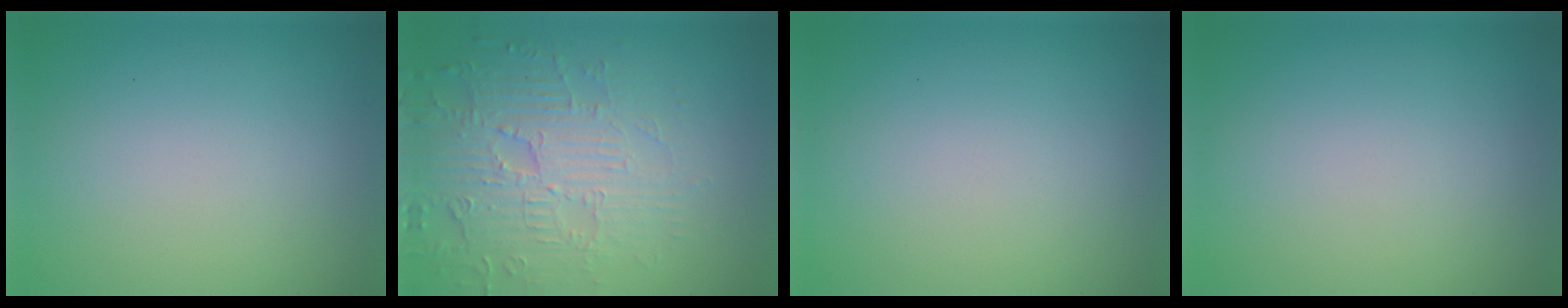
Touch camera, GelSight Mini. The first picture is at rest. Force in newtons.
{"total": 4.5, "press": 4.4, "slide": 0.6}
{"total": 0.0}
{"total": 0.0}